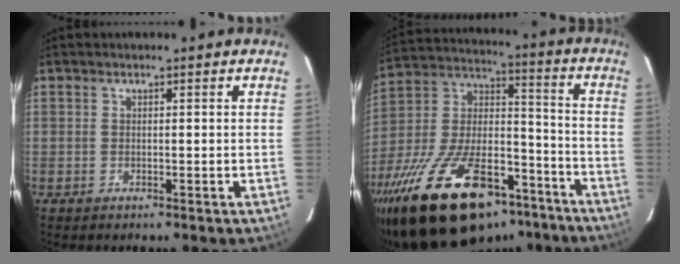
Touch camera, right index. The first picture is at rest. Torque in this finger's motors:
{"motor_torque": [1.76, -0.37, 1.05, 0.21]}